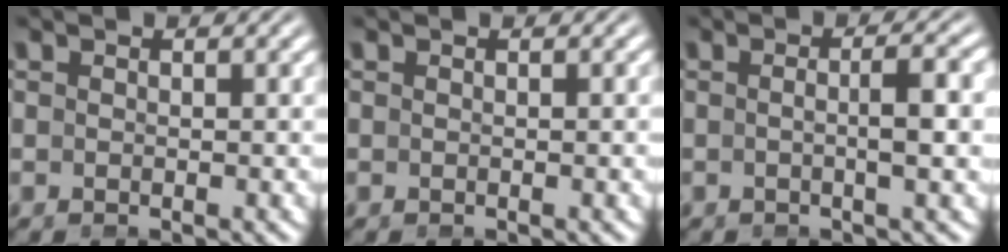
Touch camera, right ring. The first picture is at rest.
{"total": 0.0}
{"total": 2.8, "force": [0.1, -0.4, 2.7], "torque": [-0.043, -0.002, 0.002]}